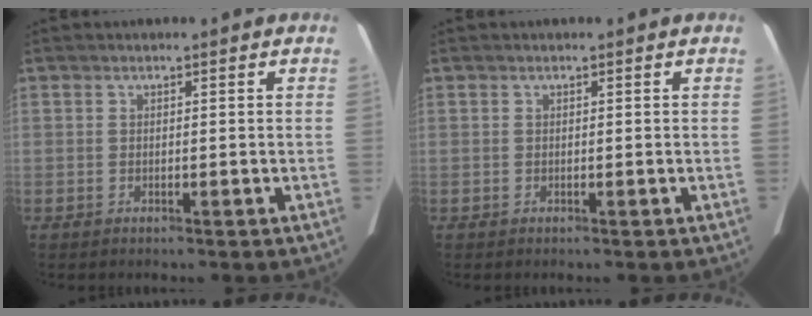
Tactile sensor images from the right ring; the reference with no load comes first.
{"total": 0.0}